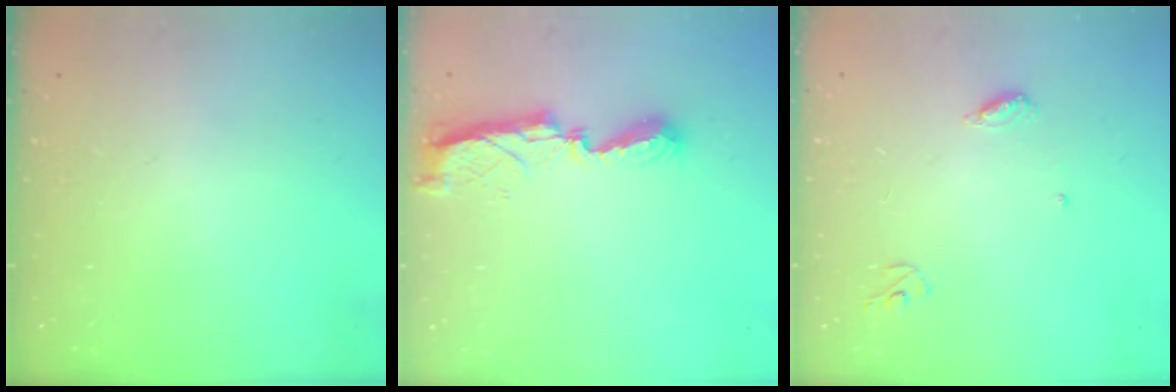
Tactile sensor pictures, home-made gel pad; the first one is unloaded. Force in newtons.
{"total": 8.8, "press": 8.7, "slide": 0.4}
{"total": 4.9, "press": 4.9, "slide": 0.4}